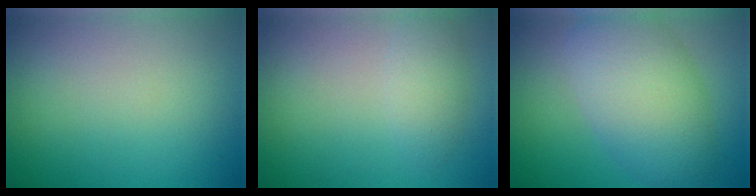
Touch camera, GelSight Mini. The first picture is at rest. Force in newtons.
{"total": 2.0, "press": 2.0, "slide": 0.1}
{"total": 7.9, "press": 7.9, "slide": 0.4}